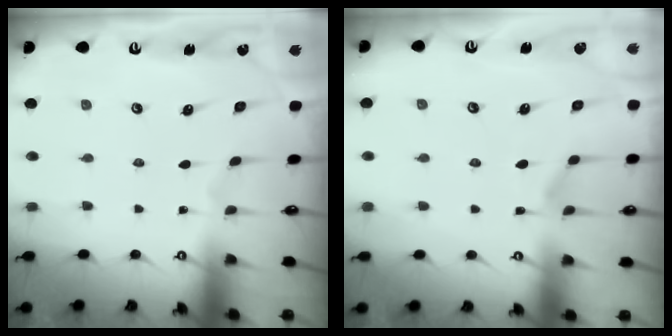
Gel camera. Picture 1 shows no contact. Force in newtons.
{"total": 1.8, "press": 1.3, "slide": 1.3}